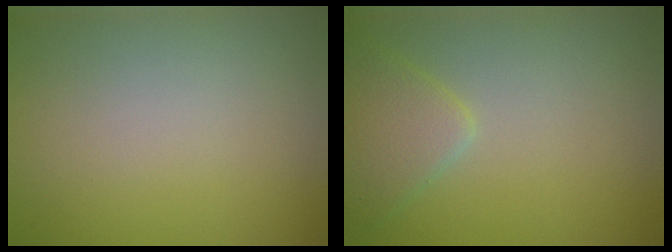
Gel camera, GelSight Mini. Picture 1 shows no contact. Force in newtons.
{"total": 2.7, "press": 2.7, "slide": 0.2}